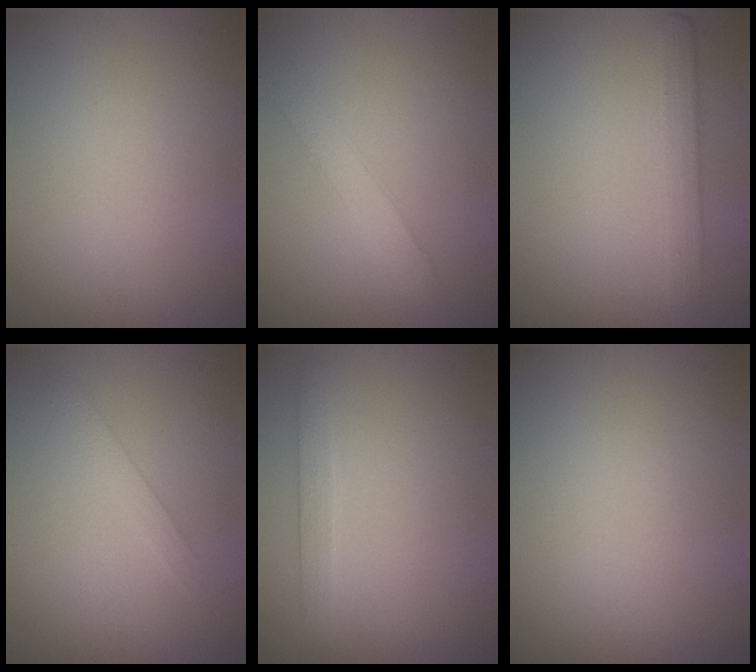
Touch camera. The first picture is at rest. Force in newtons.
{"total": 2.2, "press": 2.2, "slide": 0.1}
{"total": 2.2, "press": 2.2, "slide": 0.2}
{"total": 1.2, "press": 1.2, "slide": 0.0}
{"total": 1.5, "press": 1.5, "slide": 0.1}
{"total": 0.0}